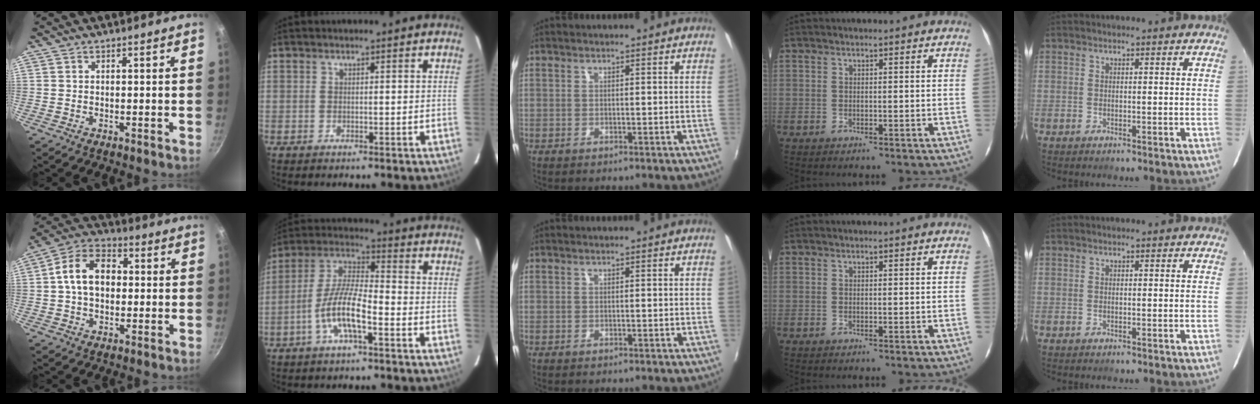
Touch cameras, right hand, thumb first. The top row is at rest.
{"thumb": {"total": 11.6, "force": [0.7, 8.2, 8.2], "torque": [-0.111, 0.029, -0.004]}, "index": {"total": 10.4, "force": [-4.7, 2.4, 9.0], "torque": [-0.190, 0.004, -0.093]}}